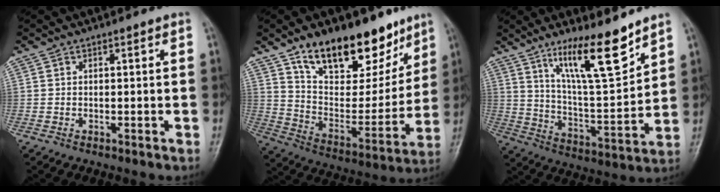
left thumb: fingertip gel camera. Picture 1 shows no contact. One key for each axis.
{"total": 22.6, "fx": 14.7, "fy": 11.2, "fz": 12.9, "tx": -0.145, "ty": -0.068, "tz": 0.246}
{"total": 14.9, "fx": 10.3, "fy": 3.0, "fz": 10.4, "tx": -0.158, "ty": -0.073, "tz": 0.189}